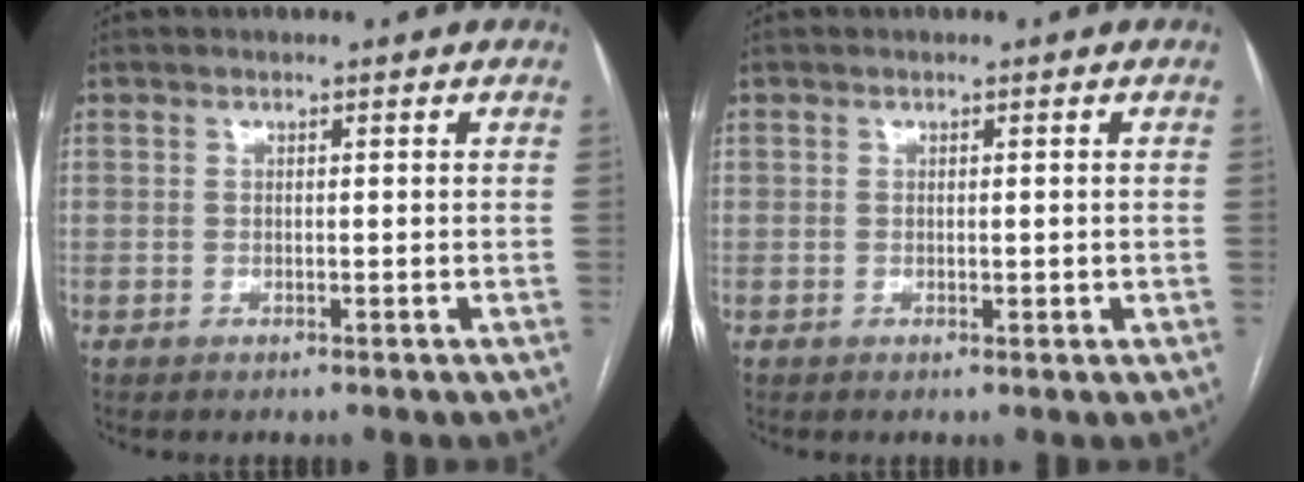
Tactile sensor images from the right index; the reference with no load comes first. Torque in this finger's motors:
{"motor_torque": [-0.39, 0.56, 0.00, 0.02]}